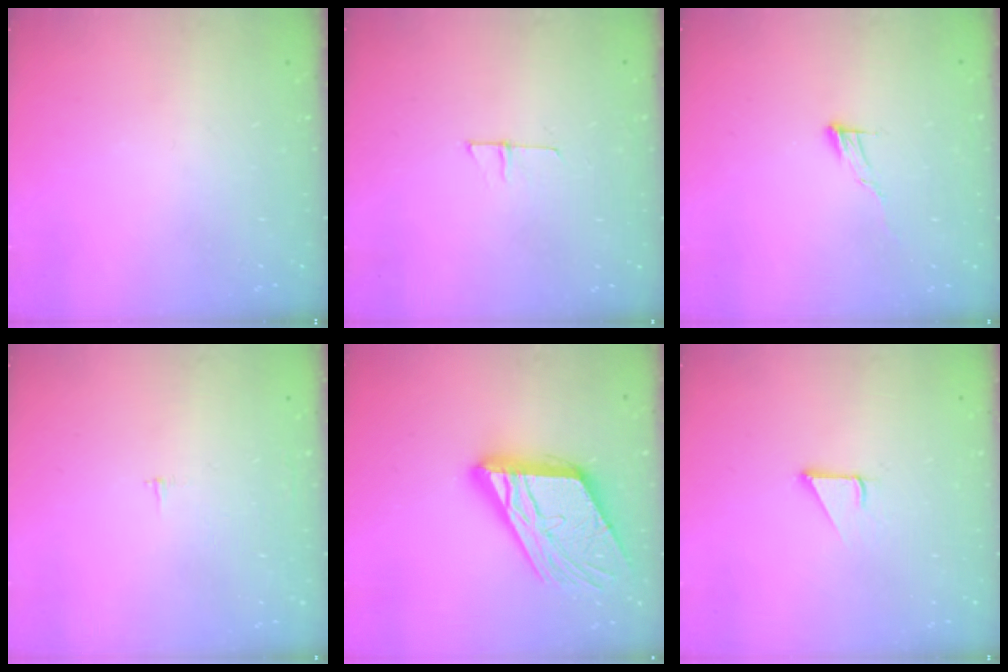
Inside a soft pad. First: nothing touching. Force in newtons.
{"total": 4.5, "press": 4.5, "slide": 0.4}
{"total": 6.1, "press": 6.1, "slide": 0.3}
{"total": 2.1, "press": 2.1, "slide": 0.2}
{"total": 20.3, "press": 20.2, "slide": 2.2}
{"total": 1.6, "press": 1.6, "slide": 0.2}